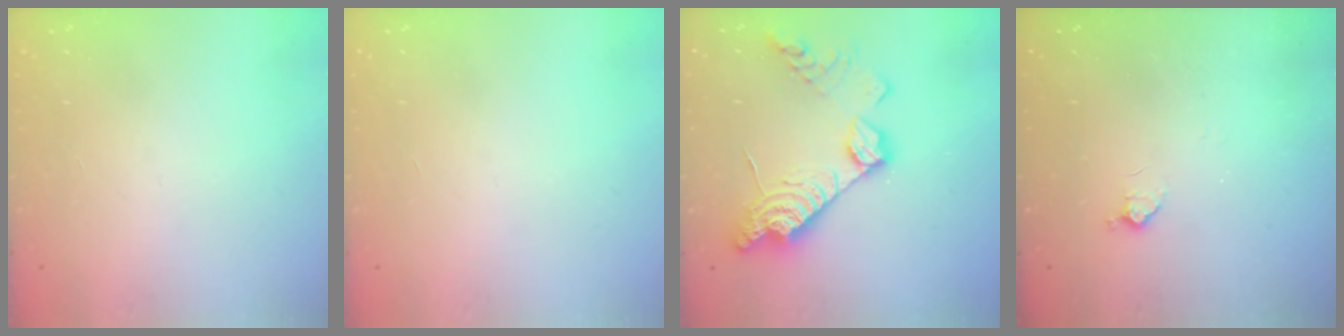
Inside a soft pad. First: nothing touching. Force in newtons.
{"total": 0.0}
{"total": 18.0, "press": 17.9, "slide": 1.8}
{"total": 4.4, "press": 4.4, "slide": 0.8}